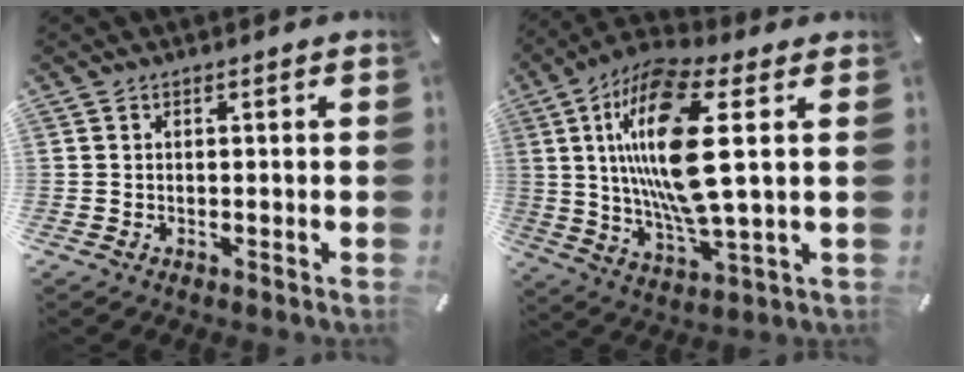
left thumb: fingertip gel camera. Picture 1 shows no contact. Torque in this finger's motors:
{"motor_torque": [1.95, 1.95, 2.56, -0.21, 1.05]}